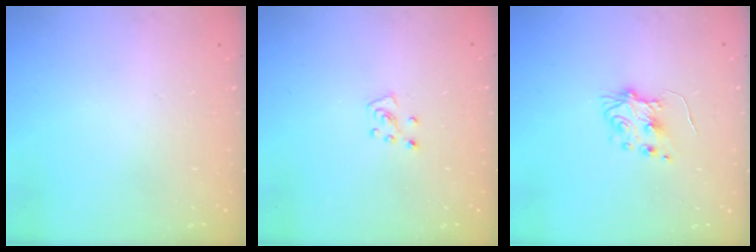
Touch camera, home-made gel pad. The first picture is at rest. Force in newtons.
{"total": 5.0, "press": 5.0, "slide": 0.4}
{"total": 6.4, "press": 6.4, "slide": 0.4}